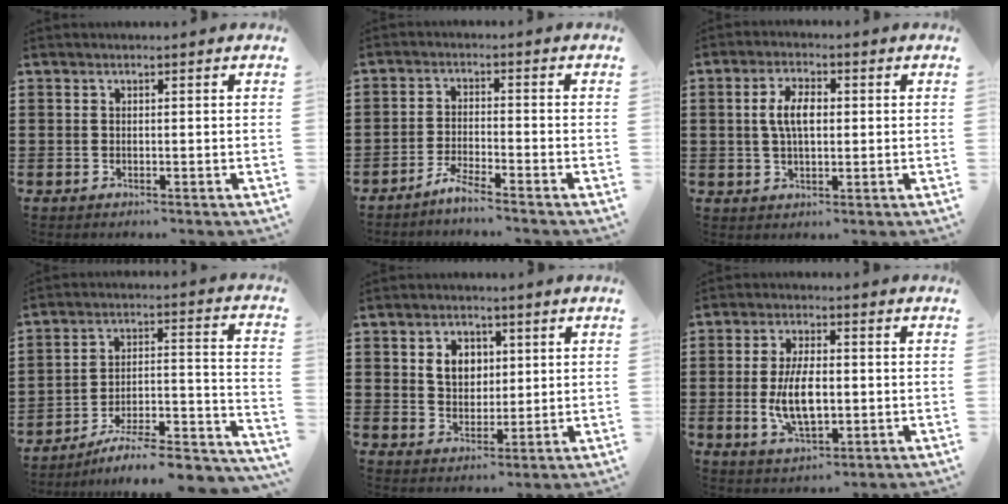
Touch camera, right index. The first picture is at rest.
{"total": 3.3, "force": [-3.1, -0.4, 1.0], "torque": [-0.026, 0.000, -0.063]}
{"total": 5.4, "force": [0.5, 2.6, 4.8], "torque": [-0.104, 0.008, 0.004]}
{"total": 6.6, "force": [-5.7, 0.6, 3.3], "torque": [-0.049, -0.007, -0.112]}
{"total": 5.0, "force": [1.4, 3.9, 2.7], "torque": [-0.060, 0.011, 0.021]}
{"total": 8.1, "force": [-0.7, 3.6, 7.2], "torque": [-0.145, -0.007, -0.019]}